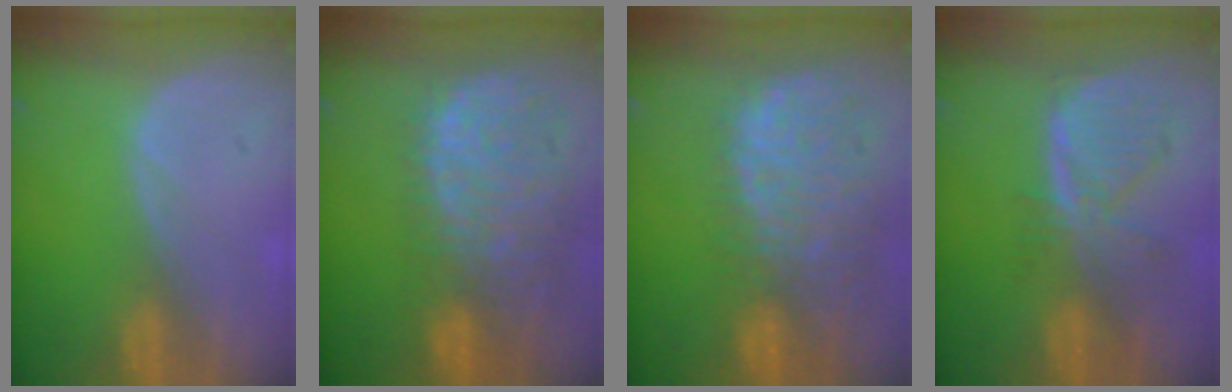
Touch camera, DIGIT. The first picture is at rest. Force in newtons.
{"total": 13.5, "press": 11.1, "slide": 7.6}
{"total": 13.8, "press": 11.3, "slide": 7.9}
{"total": 7.9, "press": 6.9, "slide": 4.0}